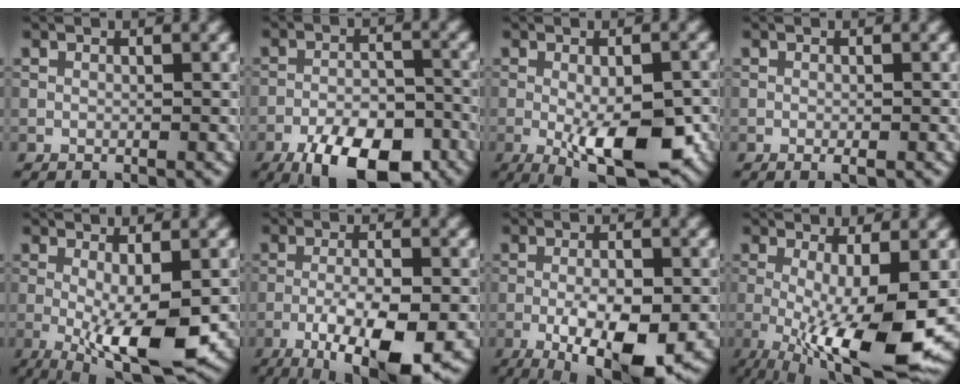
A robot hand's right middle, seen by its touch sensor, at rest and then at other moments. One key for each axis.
{"total": 10.2, "fx": -6.7, "fy": 4.0, "fz": 6.6, "tx": -0.102, "ty": -0.009, "tz": -0.109}
{"total": 9.6, "fx": -3.2, "fy": 3.4, "fz": 8.4, "tx": -0.133, "ty": -0.020, "tz": -0.040}
{"total": 0.9, "fx": -0.4, "fy": 0.2, "fz": 0.8, "tx": -0.012, "ty": -0.004, "tz": -0.005}
{"total": 8.1, "fx": -1.9, "fy": 1.9, "fz": 7.7, "tx": -0.135, "ty": -0.020, "tz": -0.029}
{"total": 10.4, "fx": -5.2, "fy": 3.0, "fz": 8.5, "tx": -0.150, "ty": -0.014, "tz": -0.087}
{"total": 9.6, "fx": -3.7, "fy": 3.4, "fz": 8.1, "tx": -0.133, "ty": -0.009, "tz": -0.057}
{"total": 11.2, "fx": -2.8, "fy": 2.7, "fz": 10.5, "tx": -0.181, "ty": -0.030, "tz": -0.036}